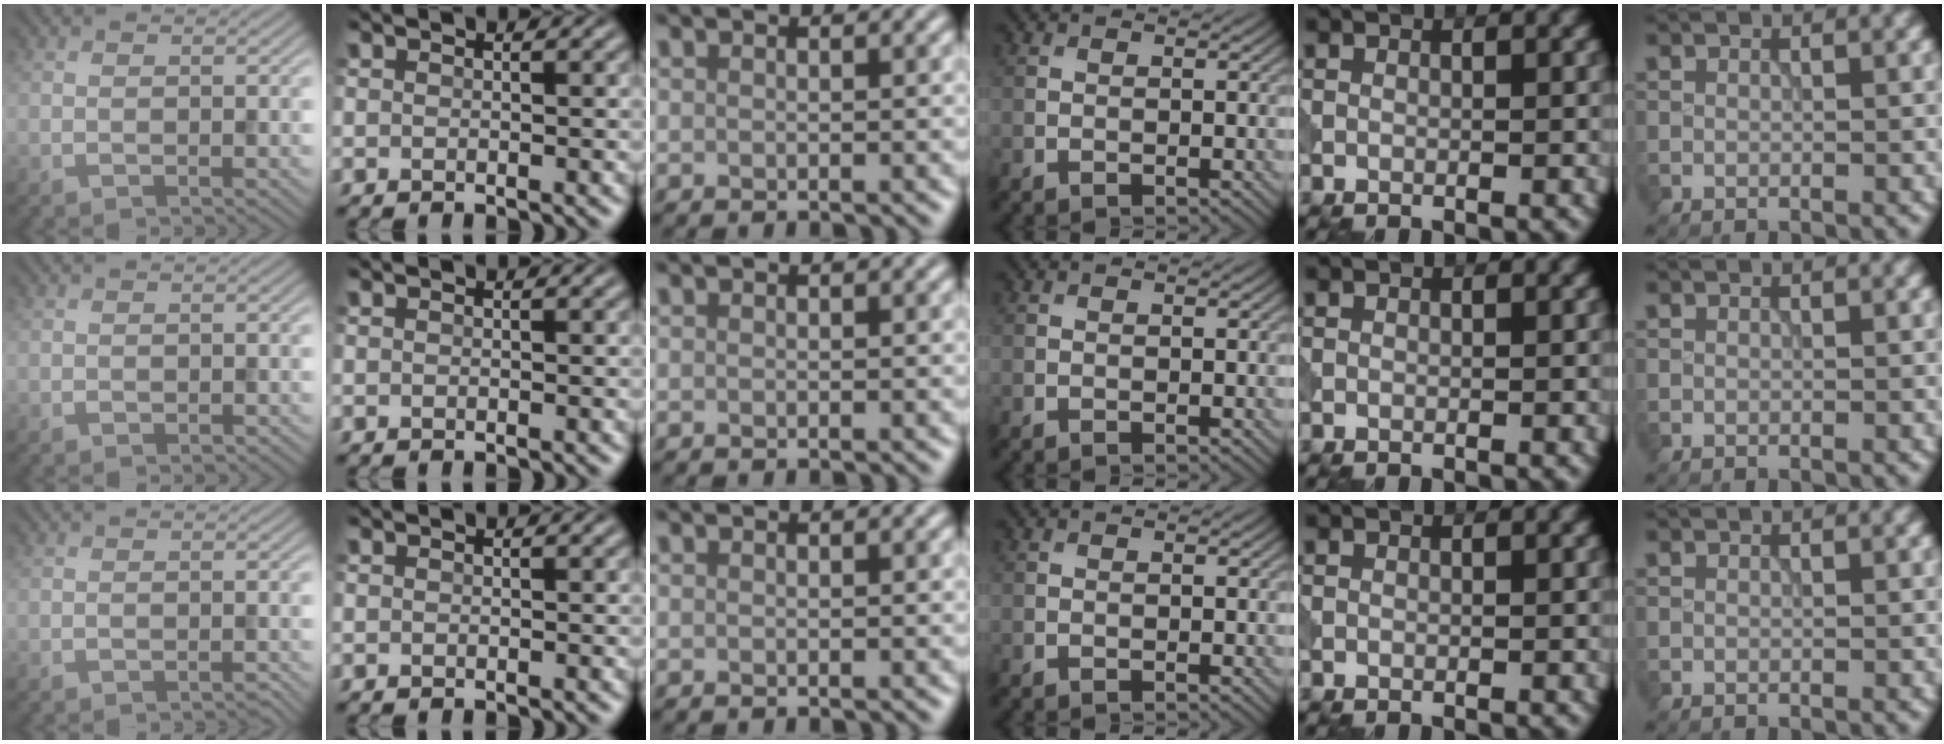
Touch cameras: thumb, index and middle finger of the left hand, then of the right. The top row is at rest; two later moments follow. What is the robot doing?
{"motion": "open", "object": "sandwich press"}